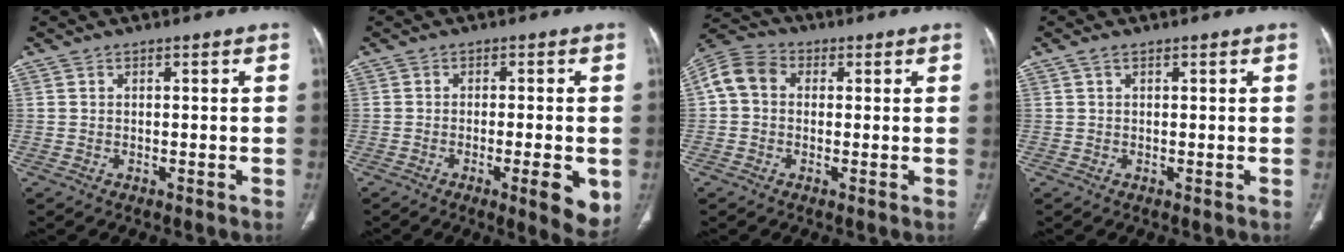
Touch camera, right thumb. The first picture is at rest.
{"total": 8.1, "force": [-2.4, 1.7, 7.5], "torque": [-0.096, -0.014, -0.032]}
{"total": 7.7, "force": [0.8, 6.1, 4.5], "torque": [-0.085, 0.027, 0.005]}
{"total": 1.0, "force": [0.5, 0.5, 0.7], "torque": [-0.016, 0.007, 0.009]}